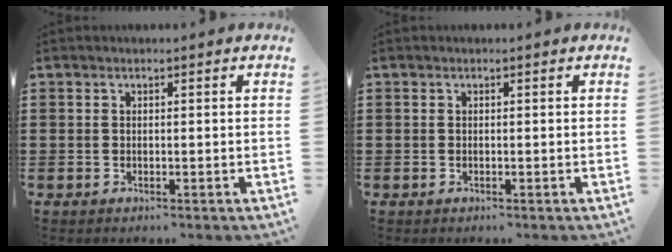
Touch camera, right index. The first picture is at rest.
{"total": 0.0}